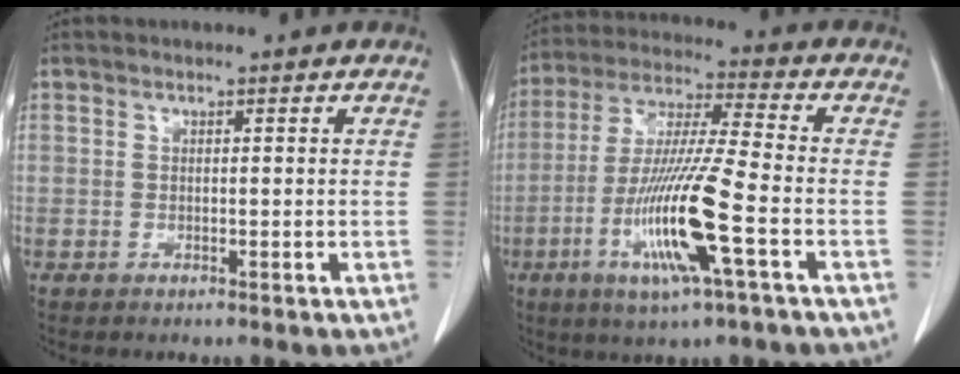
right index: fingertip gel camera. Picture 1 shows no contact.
{"total": 15.2, "force": [-5.0, 0.1, 14.4], "torque": [-0.292, -0.018, -0.094]}